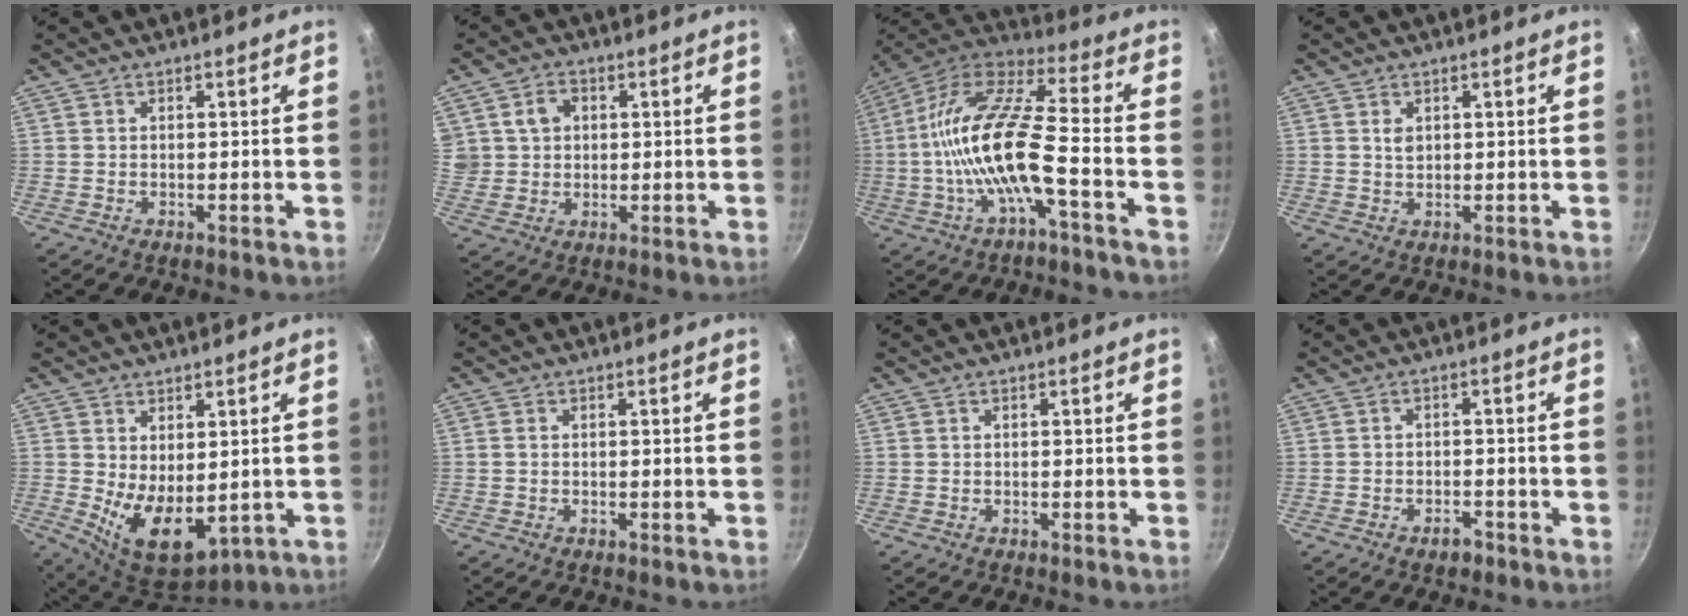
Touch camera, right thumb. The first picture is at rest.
{"total": 6.6, "force": [2.0, 5.5, 3.0], "torque": [-0.032, 0.007, 0.037]}
{"total": 17.5, "force": [-4.2, 4.7, 16.3], "torque": [-0.312, 0.042, -0.094]}
{"total": 1.9, "force": [0.7, 1.3, 1.1], "torque": [-0.017, -0.003, 0.013]}
{"total": 10.6, "force": [0.3, 6.1, 8.6], "torque": [-0.112, -0.027, 0.030]}
{"total": 0.6, "force": [0.0, 0.5, 0.4], "torque": [-0.008, 0.003, -0.001]}
{"total": 0.0}
{"total": 2.6, "force": [-1.8, 1.4, 1.2], "torque": [-0.012, 0.019, -0.022]}